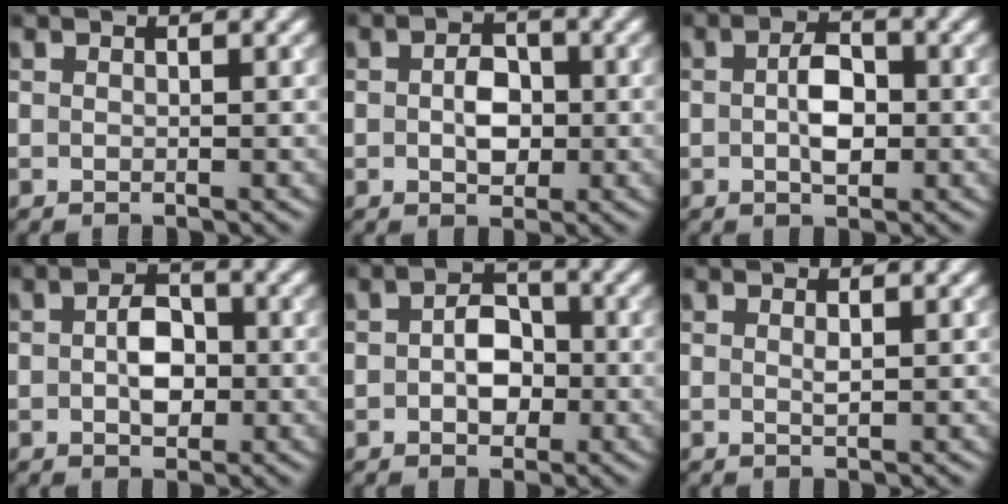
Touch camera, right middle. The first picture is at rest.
{"total": 3.0, "force": [-0.2, 2.0, 2.2], "torque": [-0.040, -0.002, -0.005]}
{"total": 3.3, "force": [-0.2, 1.8, 2.7], "torque": [-0.051, 0.000, -0.006]}
{"total": 3.3, "force": [-0.2, 2.1, 2.5], "torque": [-0.047, -0.001, -0.006]}
{"total": 3.5, "force": [-0.4, 2.5, 2.4], "torque": [-0.038, 0.000, -0.011]}
{"total": 0.6, "force": [0.2, 0.1, 0.6], "torque": [-0.011, 0.000, 0.005]}